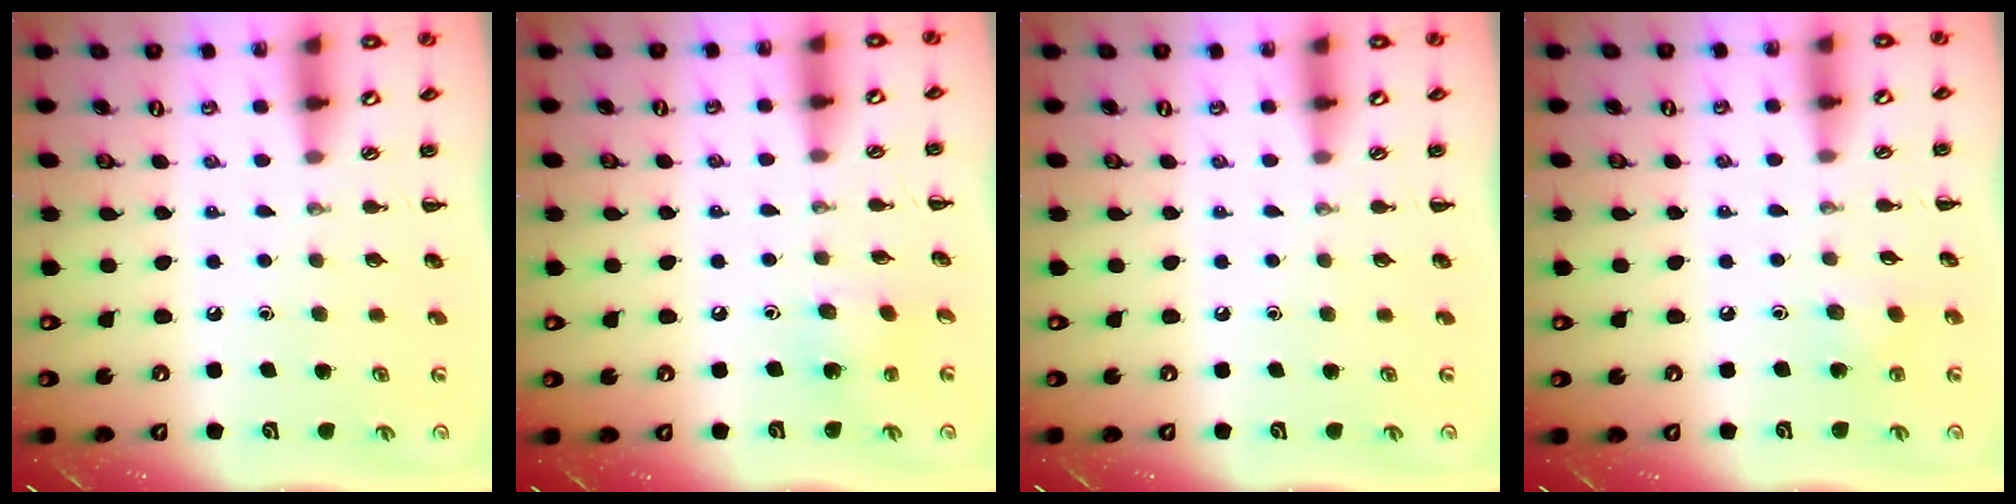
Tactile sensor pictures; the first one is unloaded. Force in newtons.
{"total": 2.5, "press": 2.5, "slide": 0.6}
{"total": 0.0}
{"total": 4.1, "press": 4.0, "slide": 1.0}